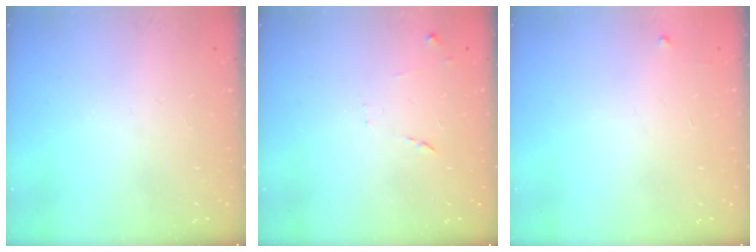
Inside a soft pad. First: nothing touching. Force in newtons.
{"total": 7.5, "press": 7.5, "slide": 0.6}
{"total": 2.6, "press": 2.6, "slide": 0.4}